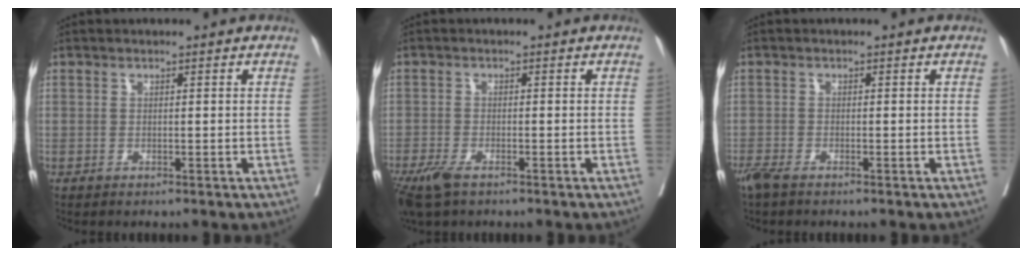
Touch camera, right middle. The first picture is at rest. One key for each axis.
{"total": 5.9, "fx": -4.1, "fy": 2.1, "fz": 3.7, "tx": -0.074, "ty": -0.012, "tz": -0.074}
{"total": 2.8, "fx": -2.2, "fy": 0.5, "fz": 1.6, "tx": -0.038, "ty": -0.011, "tz": -0.044}